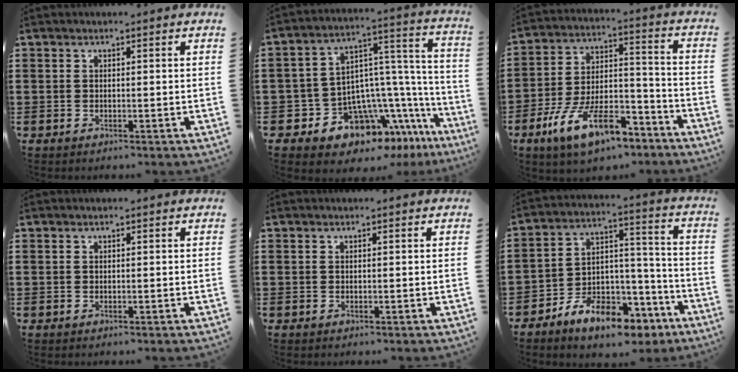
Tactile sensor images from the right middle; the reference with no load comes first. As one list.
[{"total": 9.5, "force": [-6.6, 6.0, 3.4], "torque": [-0.090, -0.016, -0.122]}, {"total": 12.7, "force": [-8.7, 4.3, 8.2], "torque": [-0.158, 0.030, -0.166]}, {"total": 0.0}, {"total": 0.0}, {"total": 9.5, "force": [-7.4, 4.5, 3.9], "torque": [-0.064, 0.038, -0.131]}]